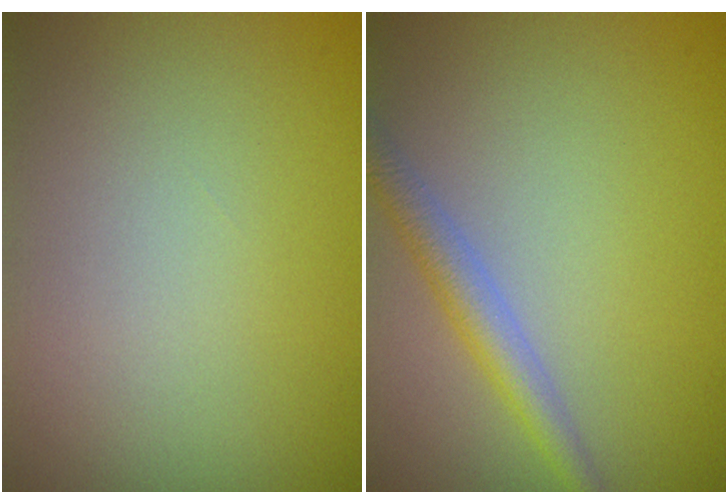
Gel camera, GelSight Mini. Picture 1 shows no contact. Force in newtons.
{"total": 2.5, "press": 2.5, "slide": 0.1}